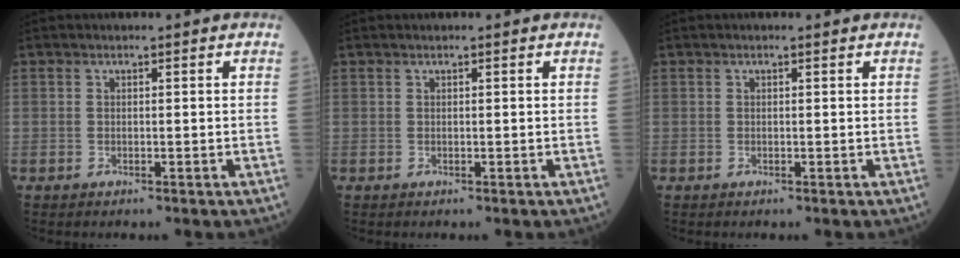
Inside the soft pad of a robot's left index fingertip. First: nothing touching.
{"total": 0.0}
{"total": 0.0}